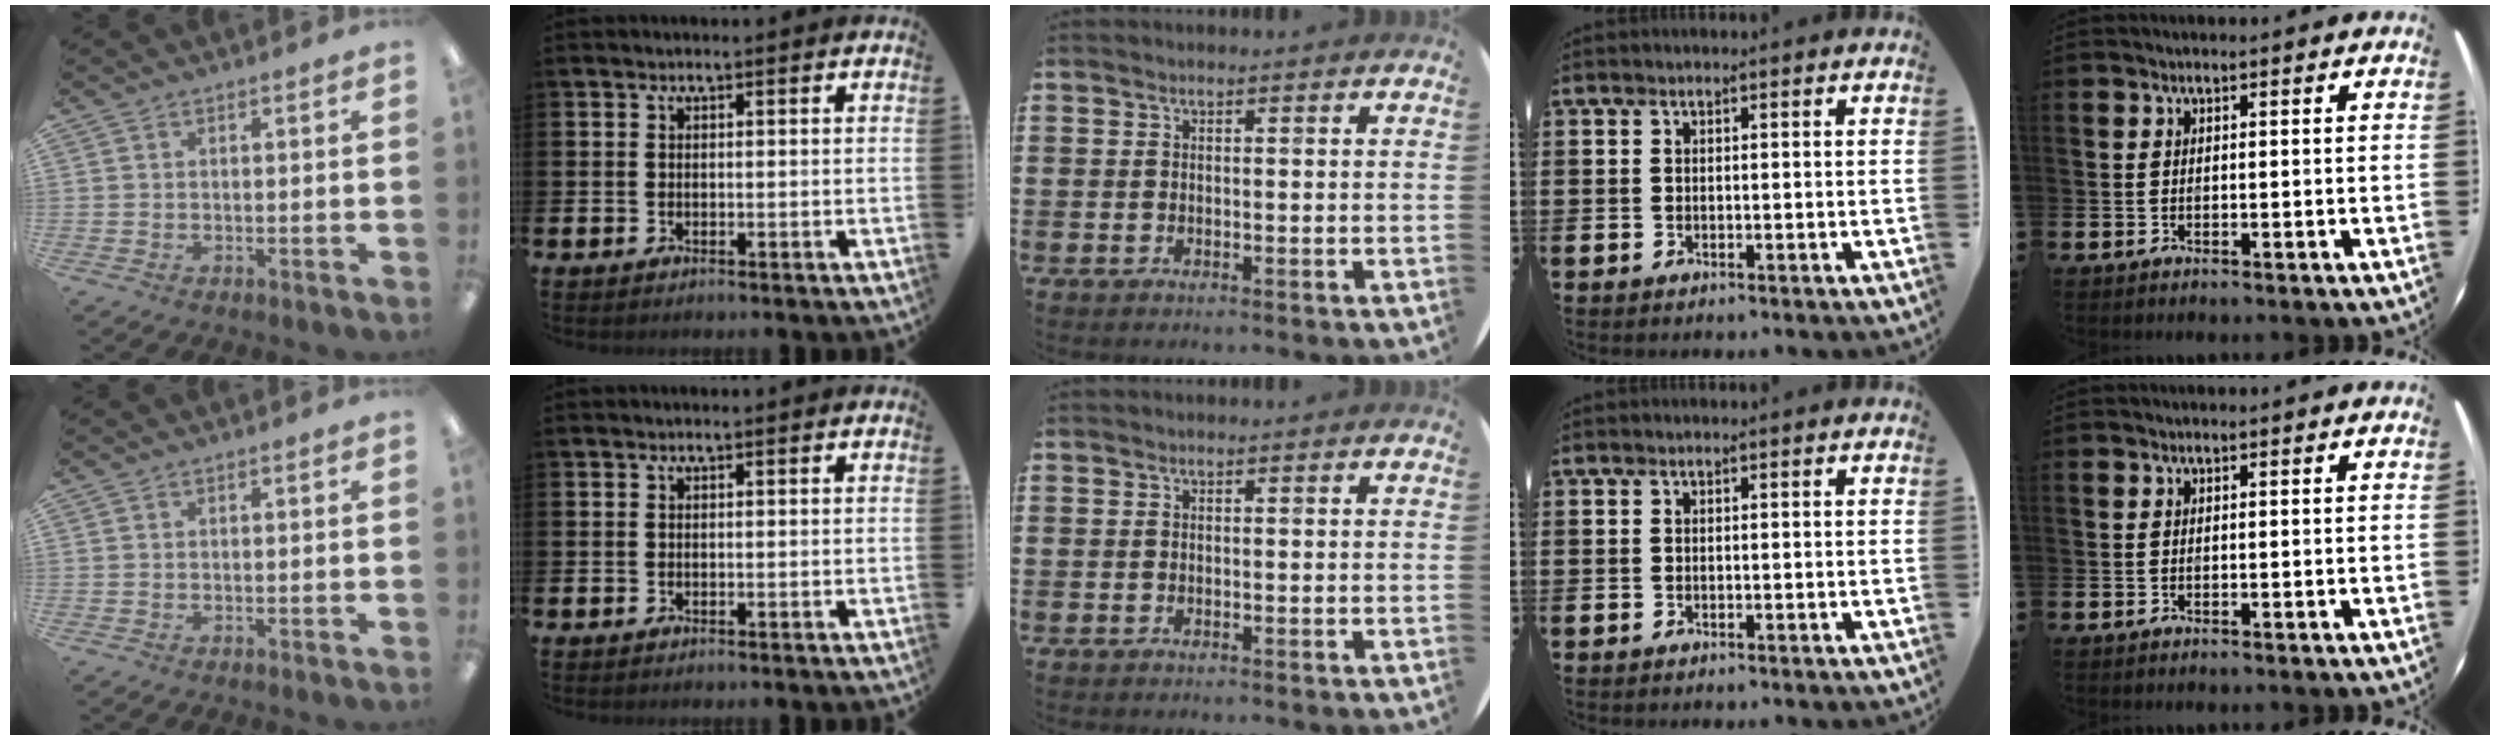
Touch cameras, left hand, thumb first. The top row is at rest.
{}